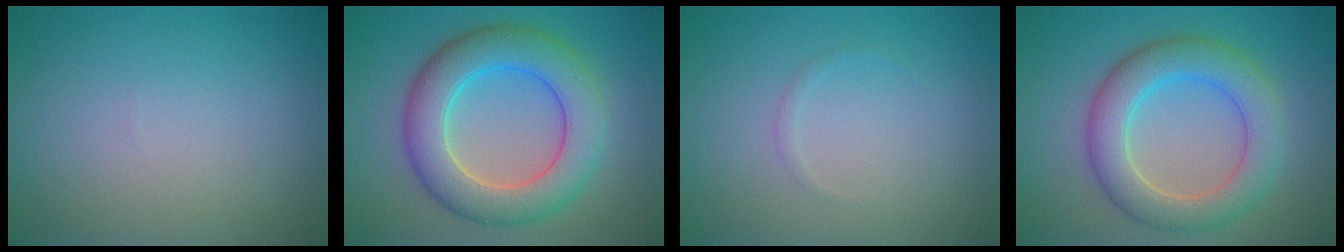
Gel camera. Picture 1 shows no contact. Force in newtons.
{"total": 7.9, "press": 7.9, "slide": 0.3}
{"total": 0.5, "press": 0.5, "slide": 0.0}
{"total": 6.3, "press": 6.3, "slide": 0.5}